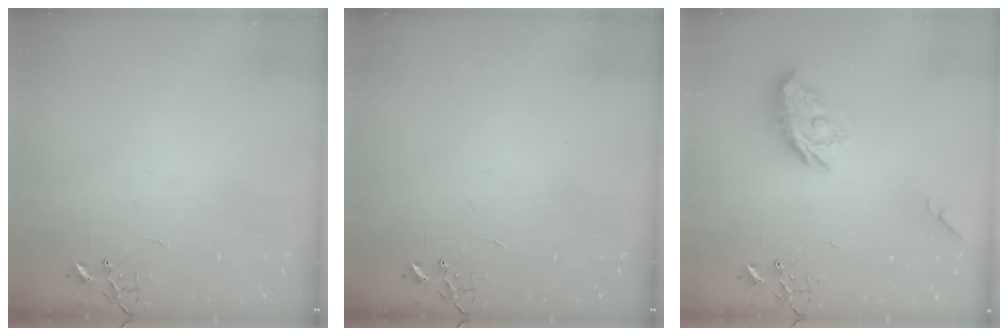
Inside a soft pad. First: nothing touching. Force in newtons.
{"total": 0.0}
{"total": 11.3, "press": 11.3, "slide": 0.6}